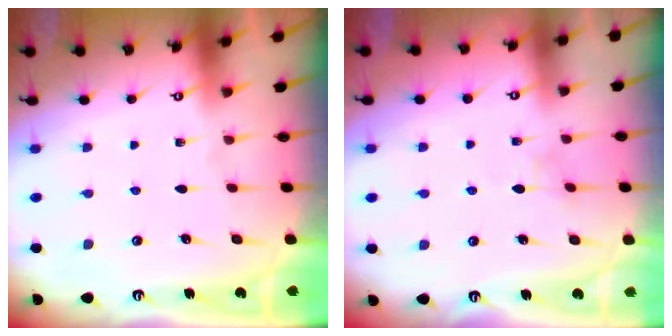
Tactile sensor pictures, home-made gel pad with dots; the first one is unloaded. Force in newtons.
{"total": 2.3, "press": 2.3, "slide": 0.3}